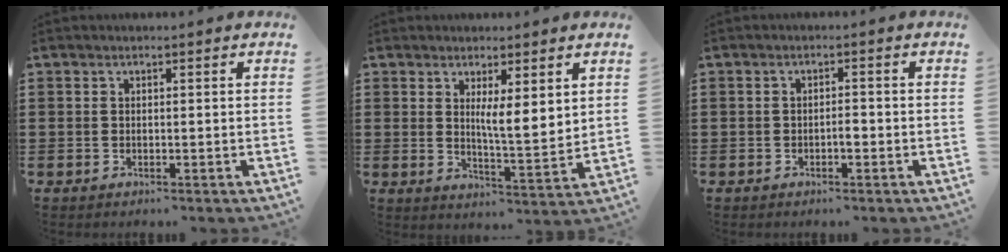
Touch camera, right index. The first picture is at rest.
{"total": 5.0, "force": [2.6, 0.9, 4.2], "torque": [-0.072, -0.016, 0.039]}
{"total": 1.6, "force": [-0.7, 0.5, 1.4], "torque": [-0.027, 0.000, -0.012]}